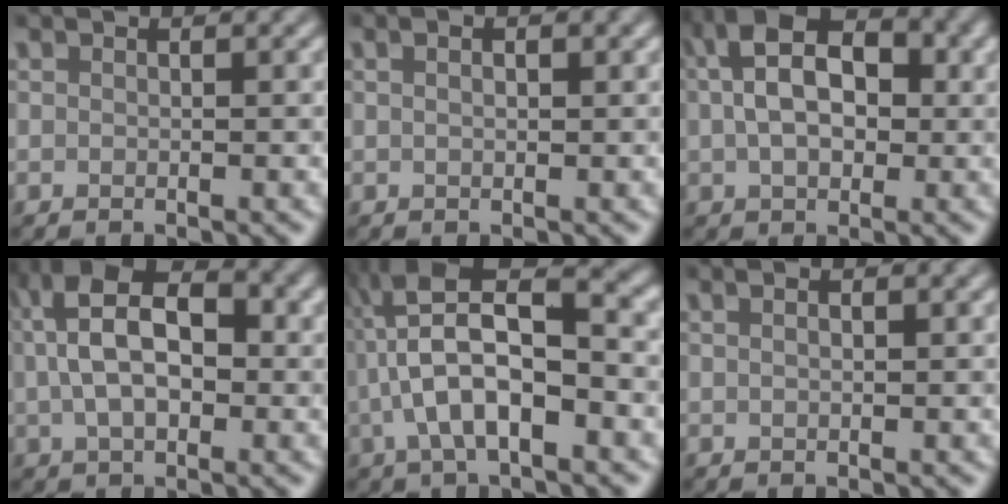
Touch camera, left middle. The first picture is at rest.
{"total": 2.2, "force": [1.2, 0.9, 1.6], "torque": [-0.020, -0.001, 0.004]}
{"total": 8.0, "force": [1.5, 4.9, 6.1], "torque": [-0.117, 0.029, 0.016]}
{"total": 8.5, "force": [0.9, 4.8, 7.0], "torque": [-0.134, 0.022, 0.006]}
{"total": 8.7, "force": [-1.1, 3.2, 8.0], "torque": [-0.150, 0.023, -0.025]}
{"total": 1.5, "force": [0.8, 0.6, 1.1], "torque": [-0.012, -0.005, 0.007]}